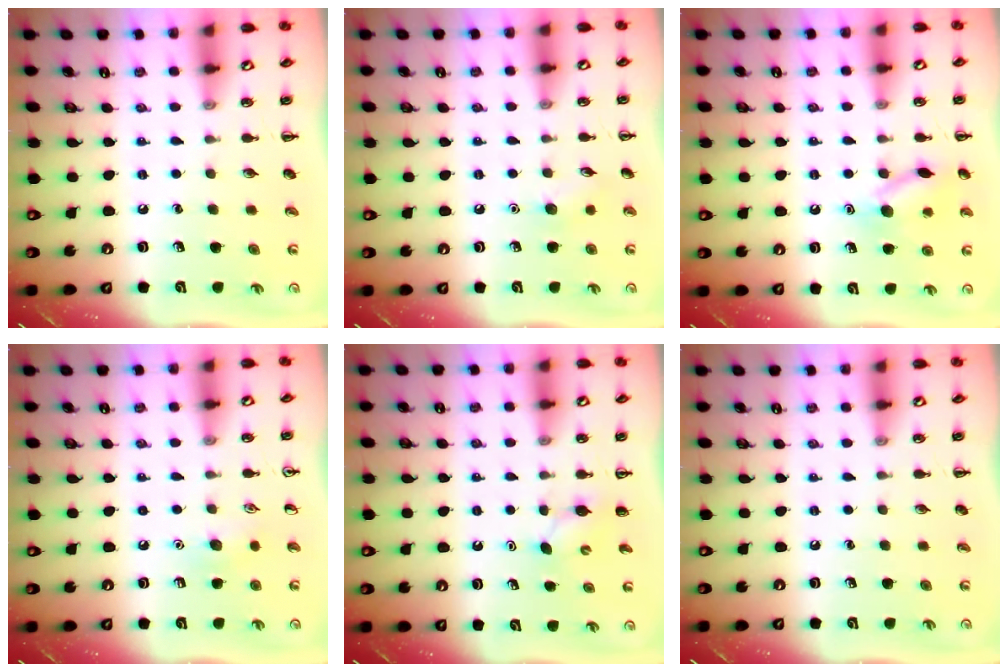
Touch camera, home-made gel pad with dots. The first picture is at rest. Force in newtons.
{"total": 5.5, "press": 5.4, "slide": 1.3}
{"total": 10.9, "press": 10.8, "slide": 0.6}
{"total": 6.8, "press": 6.6, "slide": 1.6}
{"total": 3.5, "press": 3.3, "slide": 1.3}
{"total": 0.0}